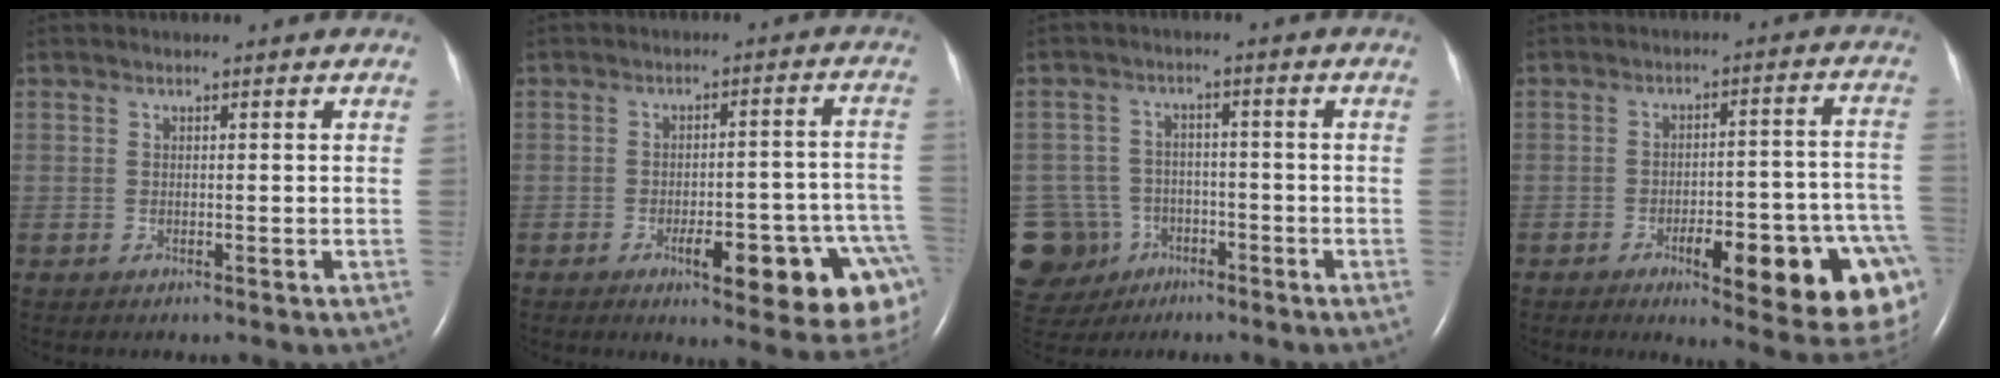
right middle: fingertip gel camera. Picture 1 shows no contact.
{"total": 16.8, "force": [-8.1, 3.6, 14.2], "torque": [-0.081, 0.027, -0.094]}
{"total": 9.5, "force": [-4.3, 8.4, 1.3], "torque": [-0.048, 0.013, -0.056]}
{"total": 19.0, "force": [-8.3, 3.4, 16.7], "torque": [-0.122, 0.015, -0.100]}